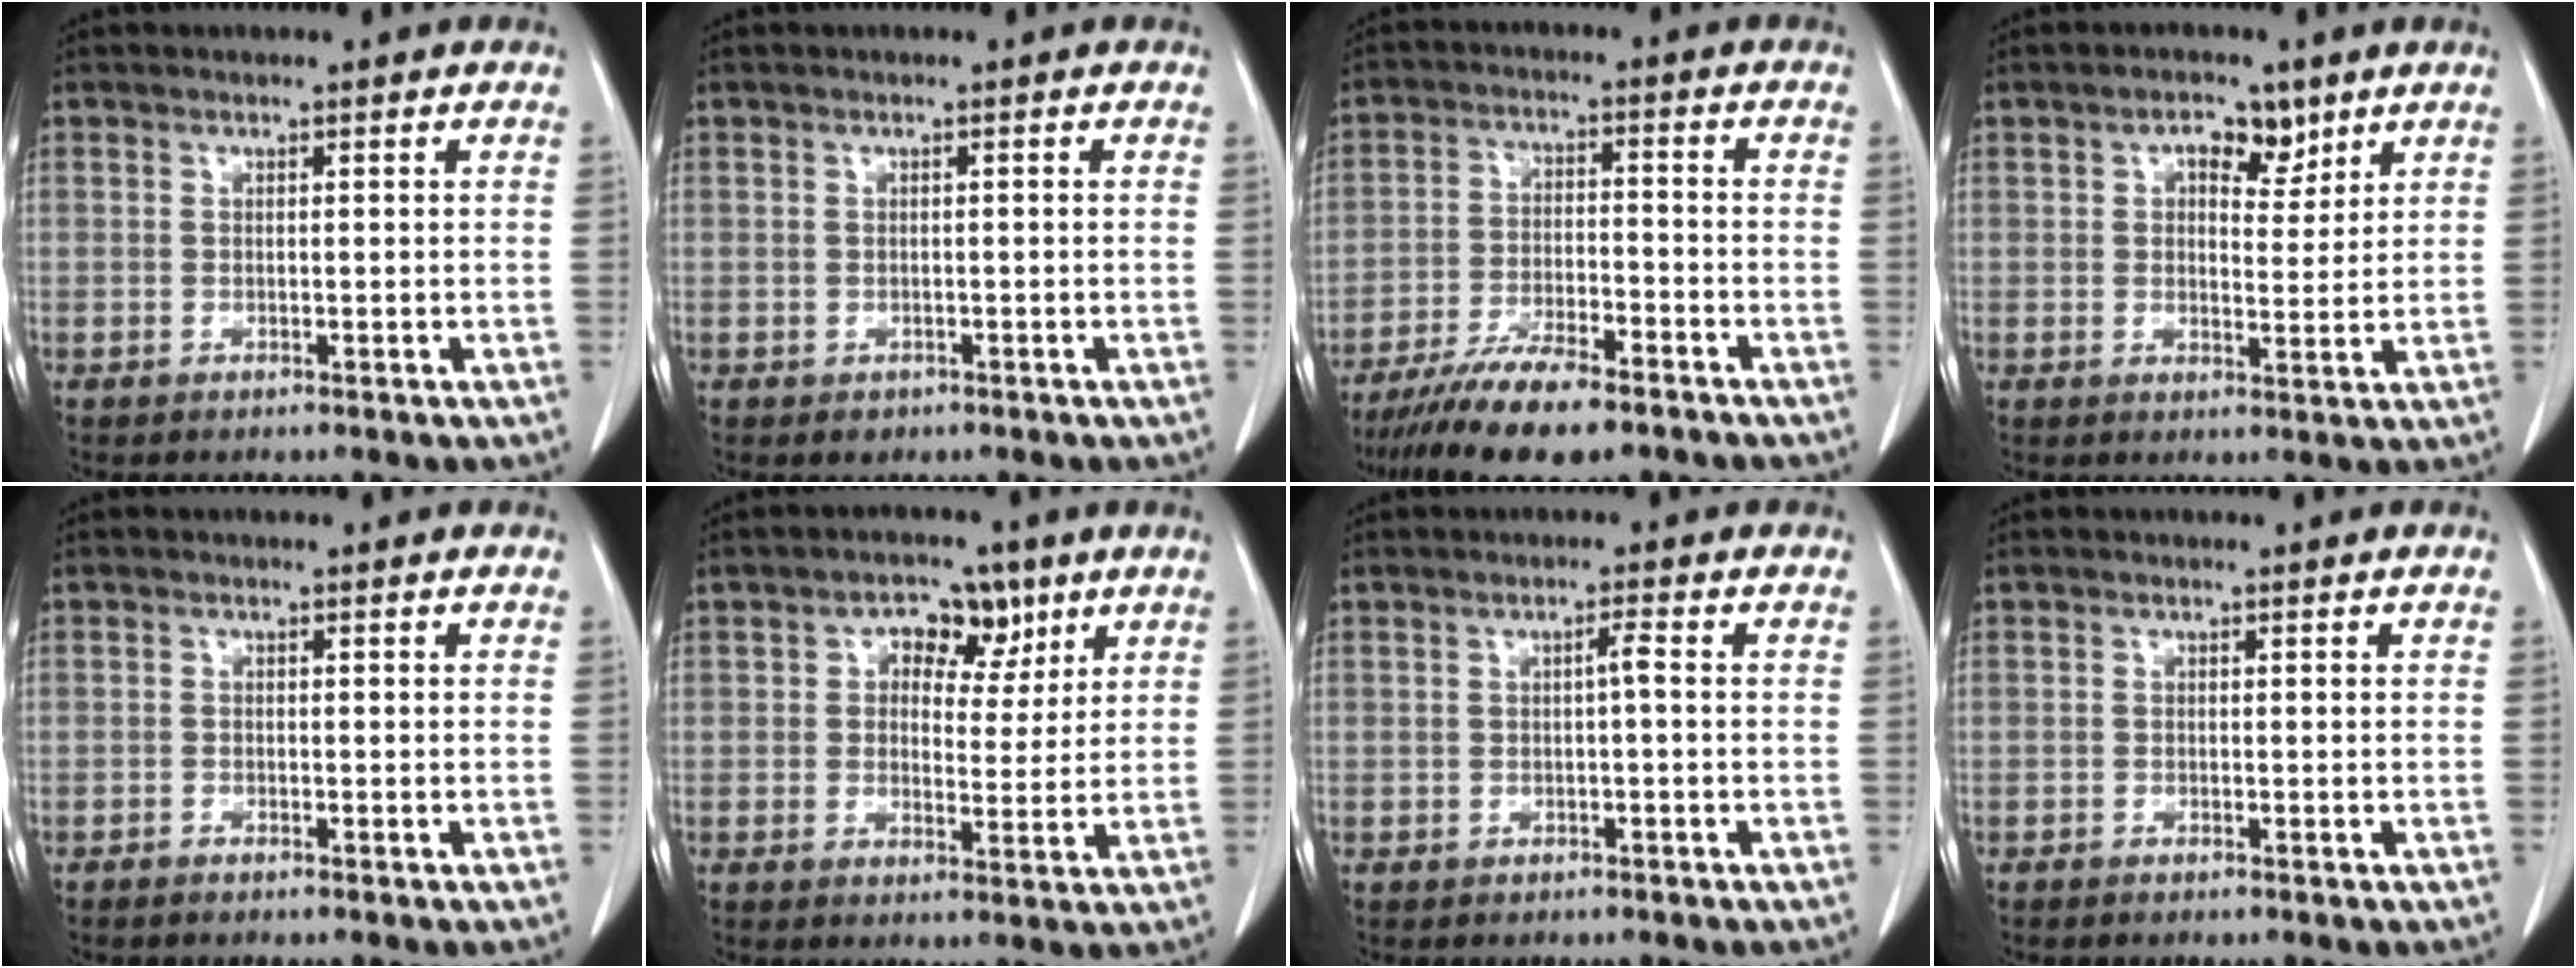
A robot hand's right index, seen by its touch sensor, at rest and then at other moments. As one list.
[{"total": 1.1, "force": [-0.5, 0.9, 0.3], "torque": [-0.004, 0.002, -0.003]}, {"total": 12.2, "force": [-9.3, 2.6, 7.4], "torque": [-0.126, -0.022, -0.156]}, {"total": 4.7, "force": [2.6, 2.5, 3.0], "torque": [-0.041, 0.008, 0.038]}, {"total": 1.0, "force": [-0.9, 0.2, 0.3], "torque": [-0.005, 0.001, -0.016]}, {"total": 6.0, "force": [2.7, 4.0, 3.6], "torque": [-0.043, 0.017, 0.038]}, {"total": 1.2, "force": [-0.2, 0.0, 1.2], "torque": [-0.017, 0.003, -0.003]}, {"total": 0.5, "force": [-0.5, 0.1, 0.1], "torque": [-0.005, 0.000, -0.012]}]